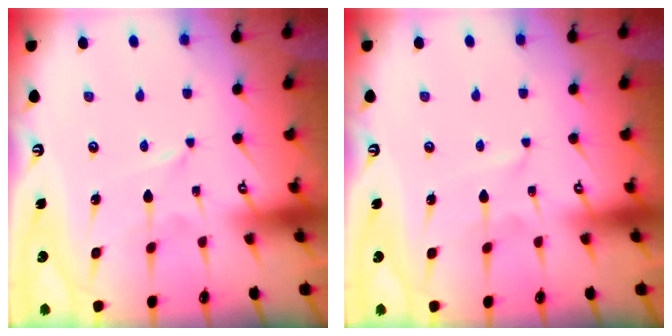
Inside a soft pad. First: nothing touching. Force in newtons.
{"total": 1.0, "press": 1.0, "slide": 0.0}